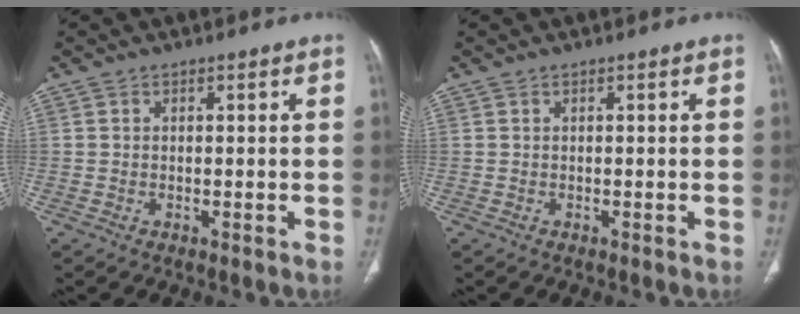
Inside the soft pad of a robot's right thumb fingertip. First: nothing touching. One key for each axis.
{"total": 0.0}